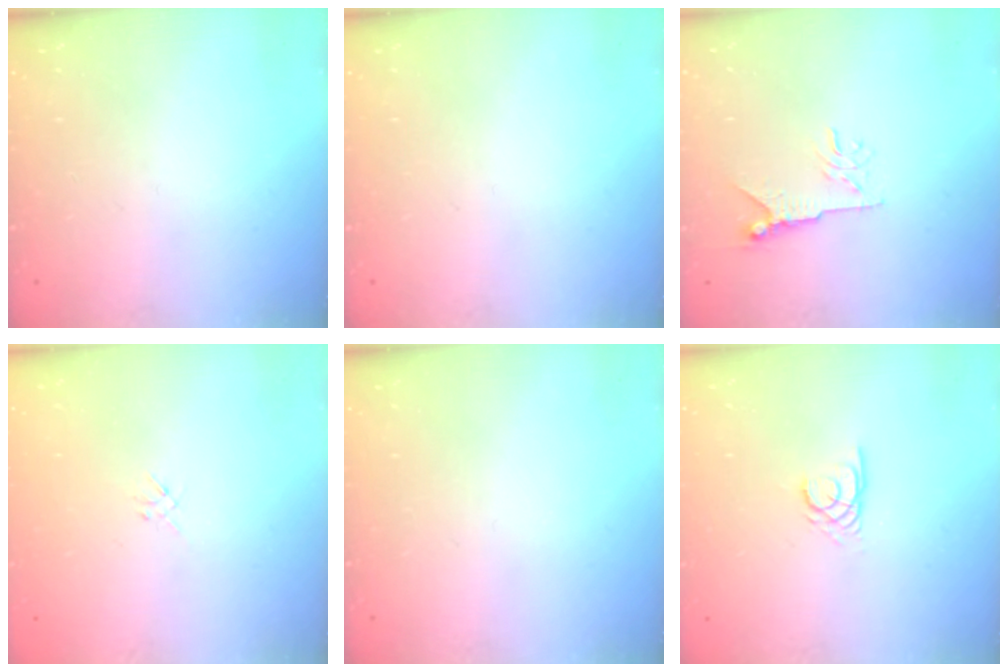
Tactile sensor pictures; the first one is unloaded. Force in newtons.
{"total": 0.0}
{"total": 7.3, "press": 7.3, "slide": 0.6}
{"total": 1.3, "press": 1.2, "slide": 0.5}
{"total": 0.0}
{"total": 2.4, "press": 2.4, "slide": 0.2}